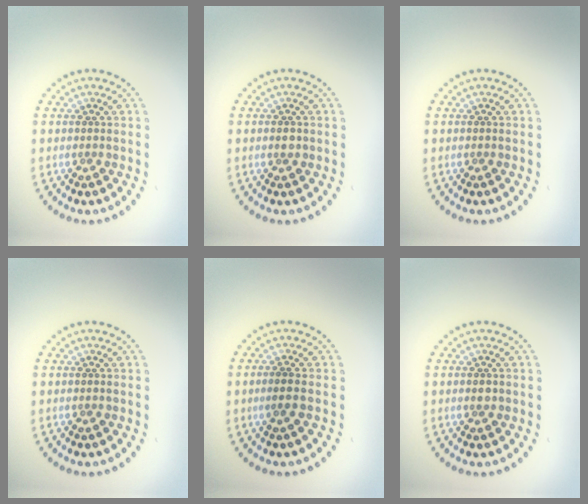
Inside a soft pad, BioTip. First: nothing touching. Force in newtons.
{"total": 1.0, "press": 1.0, "slide": 0.1}
{"total": 0.0}
{"total": 0.0}
{"total": 1.0, "press": 0.9, "slide": 0.4}
{"total": 0.7, "press": 0.6, "slide": 0.2}